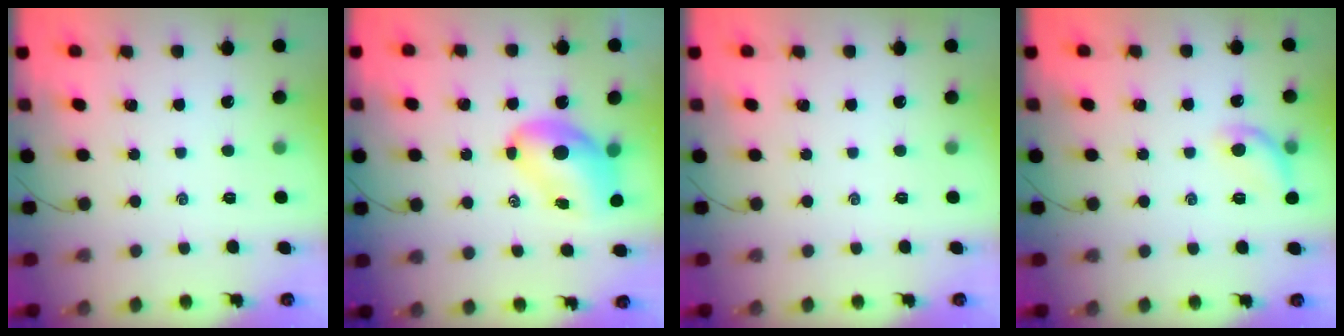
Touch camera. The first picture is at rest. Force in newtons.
{"total": 8.3, "press": 8.2, "slide": 1.4}
{"total": 0.0}
{"total": 8.8, "press": 8.7, "slide": 1.3}